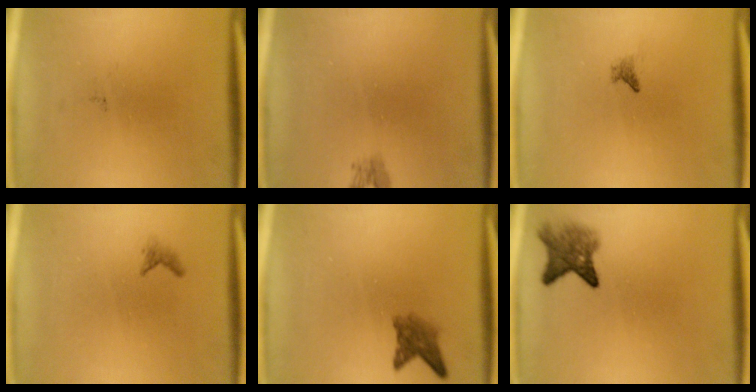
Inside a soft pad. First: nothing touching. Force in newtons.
{"total": 1.1}
{"total": 0.8}
{"total": 0.7}
{"total": 2.9}
{"total": 4.3}